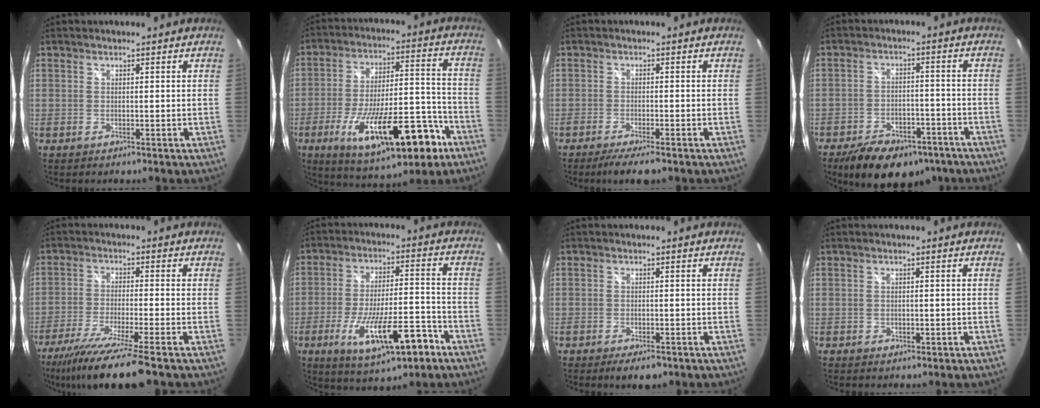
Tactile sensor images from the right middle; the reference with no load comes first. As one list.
[{"total": 21.4, "force": [-10.8, 7.5, 16.9], "torque": [-0.290, -0.015, -0.153]}, {"total": 5.1, "force": [-4.0, 0.3, 3.2], "torque": [-0.073, -0.016, -0.071]}, {"total": 16.1, "force": [-11.2, 8.0, 8.2], "torque": [-0.173, -0.006, -0.156]}, {"total": 13.4, "force": [-10.5, -0.5, 8.4], "torque": [-0.174, -0.047, -0.180]}, {"total": 15.8, "force": [-8.1, 4.6, 12.8], "torque": [-0.232, -0.019, -0.120]}, {"total": 4.0, "force": [-2.7, 1.4, 2.5], "torque": [-0.052, -0.013, -0.044]}, {"total": 1.3, "force": [-0.6, 1.0, 0.6], "torque": [-0.008, -0.004, -0.008]}]